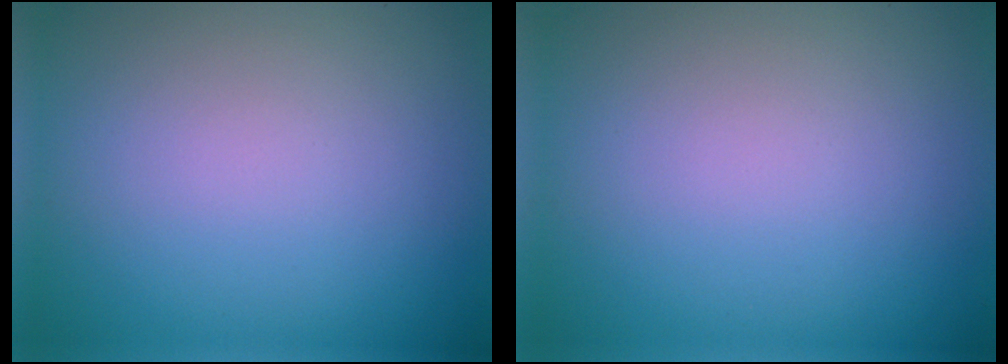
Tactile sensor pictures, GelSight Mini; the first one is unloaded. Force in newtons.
{"total": 0.0}